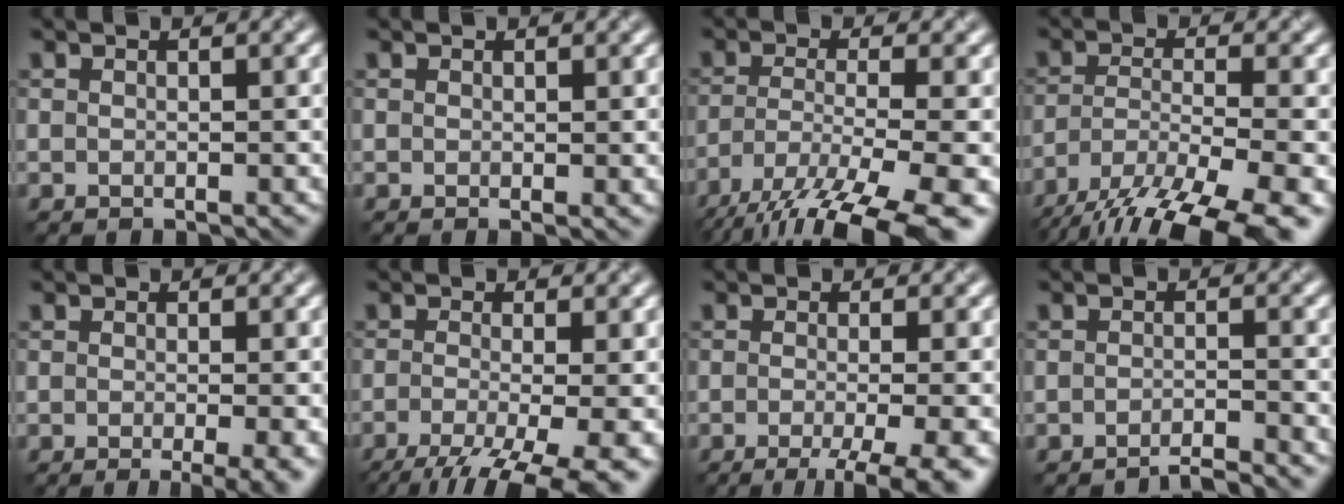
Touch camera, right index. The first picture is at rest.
{"total": 0.5, "force": [0.1, 0.1, 0.5], "torque": [-0.012, -0.005, 0.005]}
{"total": 11.7, "force": [-8.4, 3.2, 7.5], "torque": [-0.159, -0.035, -0.123]}
{"total": 13.0, "force": [-10.0, 4.0, 7.2], "torque": [-0.155, -0.042, -0.144]}
{"total": 4.5, "force": [-1.9, 1.4, 3.8], "torque": [-0.045, -0.008, -0.017]}
{"total": 9.1, "force": [-5.3, 2.6, 7.0], "torque": [-0.124, -0.029, -0.074]}
{"total": 6.7, "force": [-3.5, 1.7, 5.5], "torque": [-0.071, -0.011, -0.048]}
{"total": 2.7, "force": [-2.6, 0.0, 1.0], "torque": [-0.012, 0.001, -0.045]}